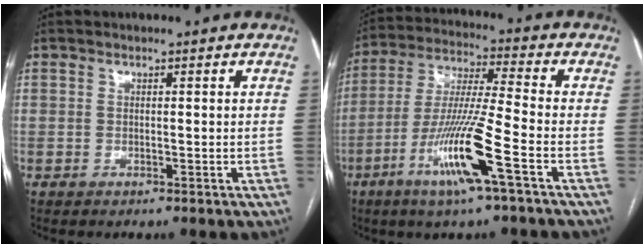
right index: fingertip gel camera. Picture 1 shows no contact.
{"total": 13.5, "force": [-6.1, -0.6, 12.1], "torque": [-0.244, -0.017, -0.117]}